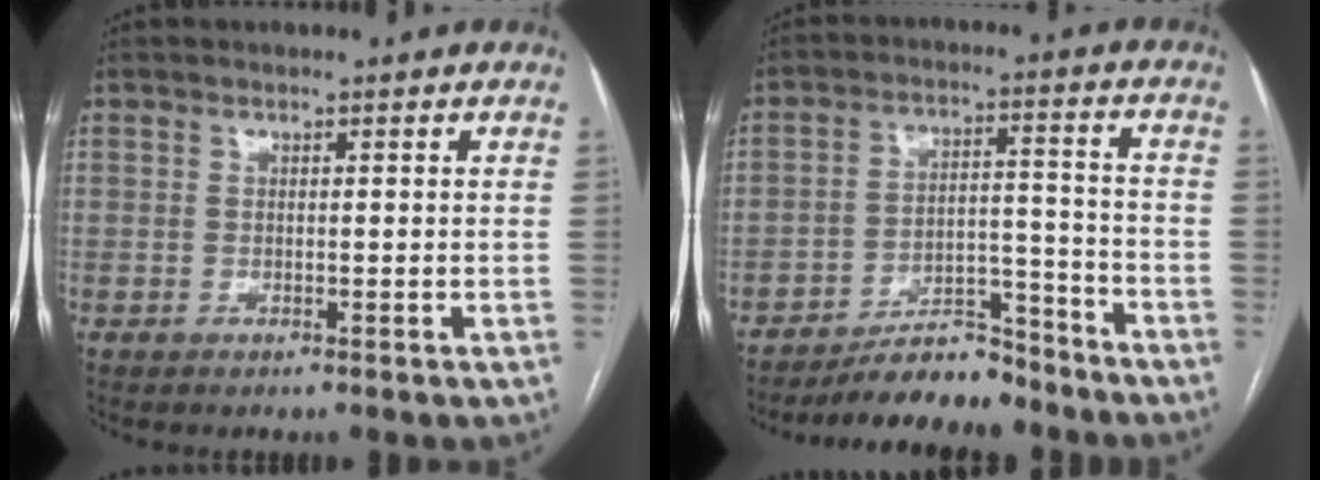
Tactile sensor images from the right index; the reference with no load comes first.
{"total": 9.6, "force": [-8.8, 2.5, 2.9], "torque": [-0.038, 0.026, -0.147]}